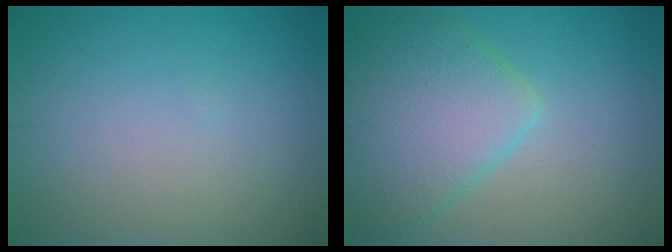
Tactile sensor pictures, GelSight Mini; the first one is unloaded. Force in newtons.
{"total": 6.6, "press": 6.6, "slide": 0.4}